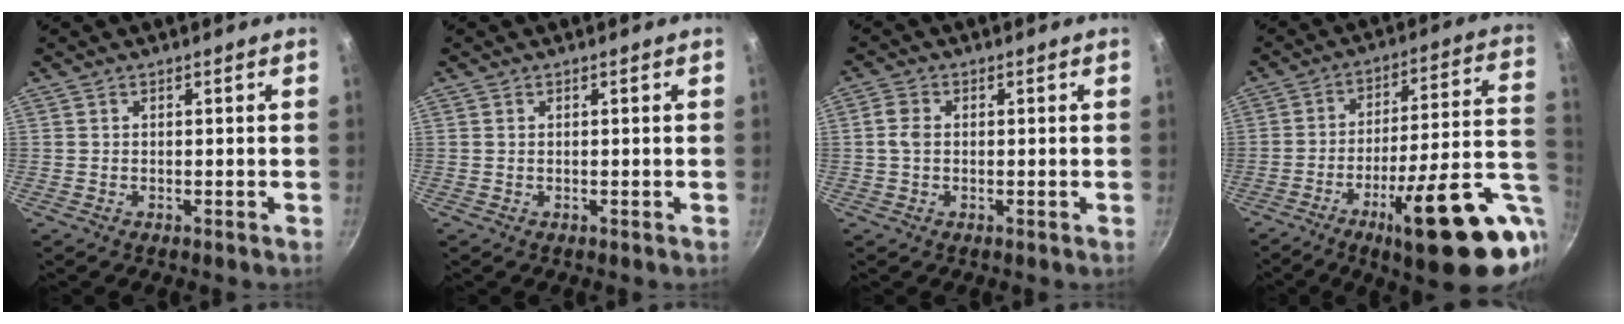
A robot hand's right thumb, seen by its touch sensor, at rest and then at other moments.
{"total": 0.0}
{"total": 3.0, "force": [0.1, 2.2, 2.1], "torque": [-0.041, 0.006, -0.002]}
{"total": 24.3, "force": [-7.6, 5.9, 22.3], "torque": [-0.286, 0.023, -0.102]}